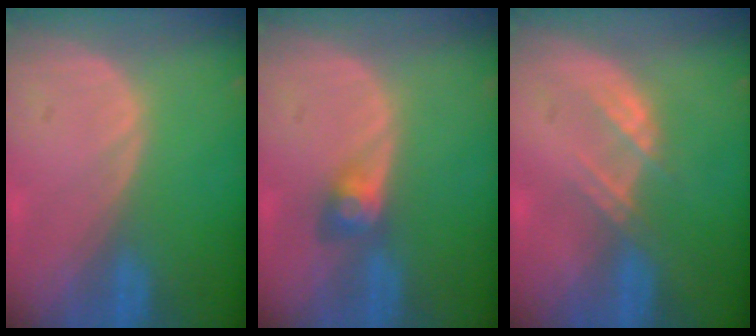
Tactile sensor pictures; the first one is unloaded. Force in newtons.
{"total": 3.0, "press": 2.6, "slide": 1.4}
{"total": 2.7, "press": 2.7, "slide": 0.3}